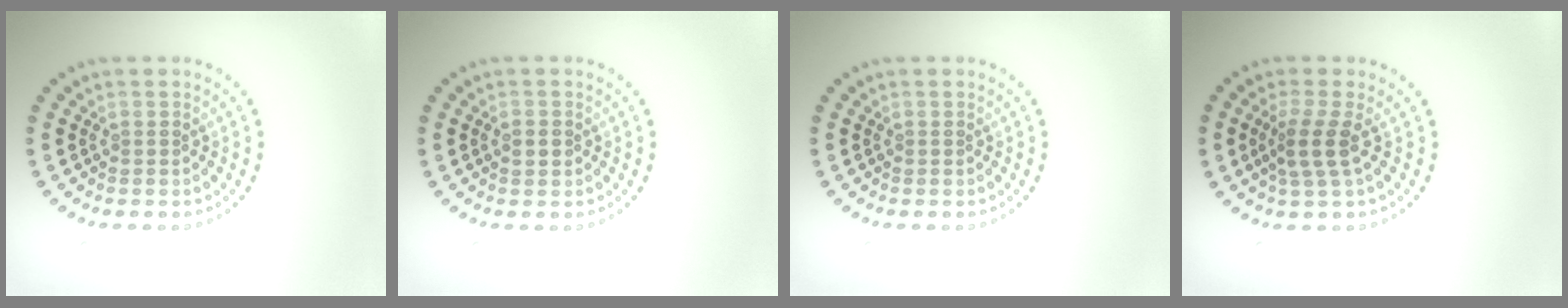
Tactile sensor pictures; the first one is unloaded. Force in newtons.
{"total": 1.1, "press": 1.1, "slide": 0.1}
{"total": 0.0}
{"total": 2.5, "press": 2.0, "slide": 1.6}